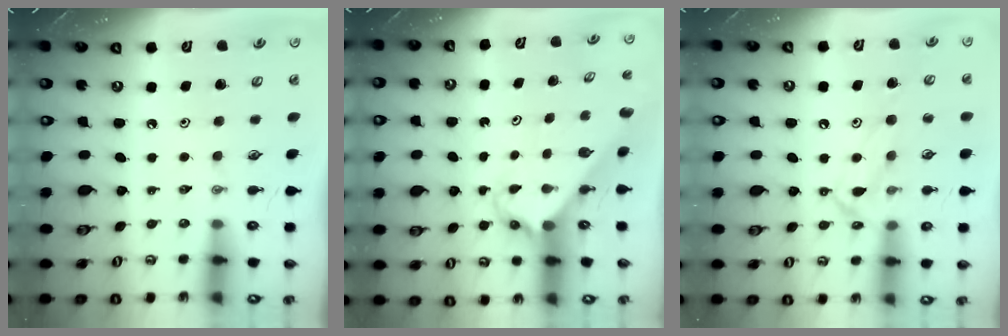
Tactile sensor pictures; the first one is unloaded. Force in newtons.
{"total": 2.8, "press": 2.8, "slide": 0.2}
{"total": 11.4, "press": 11.3, "slide": 1.2}